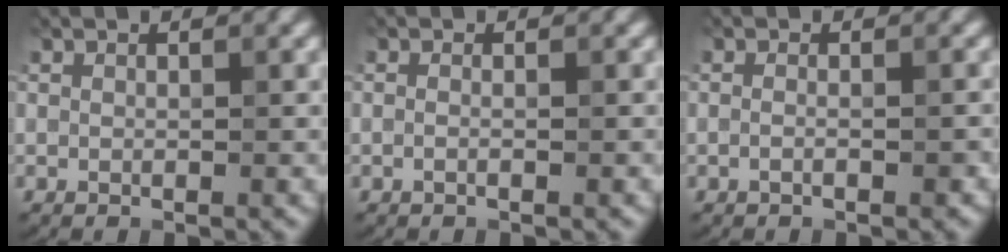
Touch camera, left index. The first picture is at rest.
{"total": 0.6, "force": [-0.3, 0.2, 0.5], "torque": [-0.015, -0.007, -0.010]}
{"total": 1.3, "force": [-0.7, 0.3, 1.0], "torque": [-0.021, -0.001, -0.015]}